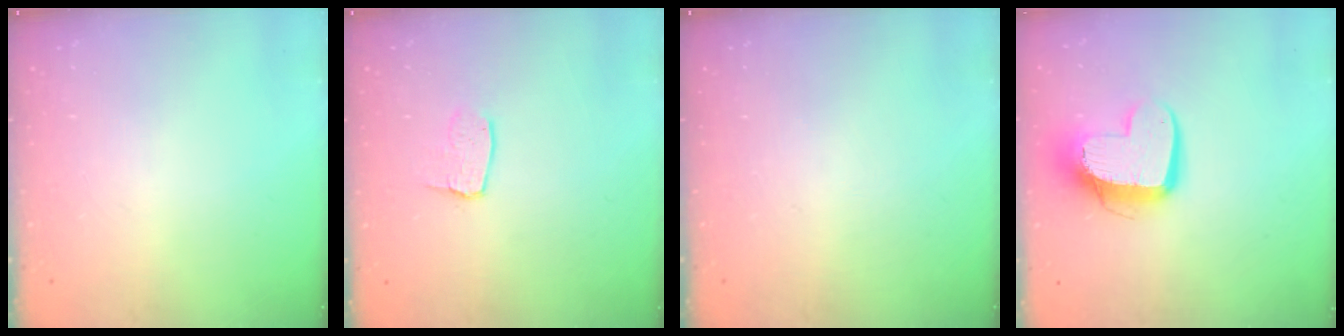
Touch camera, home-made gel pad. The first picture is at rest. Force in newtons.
{"total": 3.0, "press": 3.0, "slide": 0.2}
{"total": 0.0}
{"total": 13.3, "press": 13.2, "slide": 1.2}